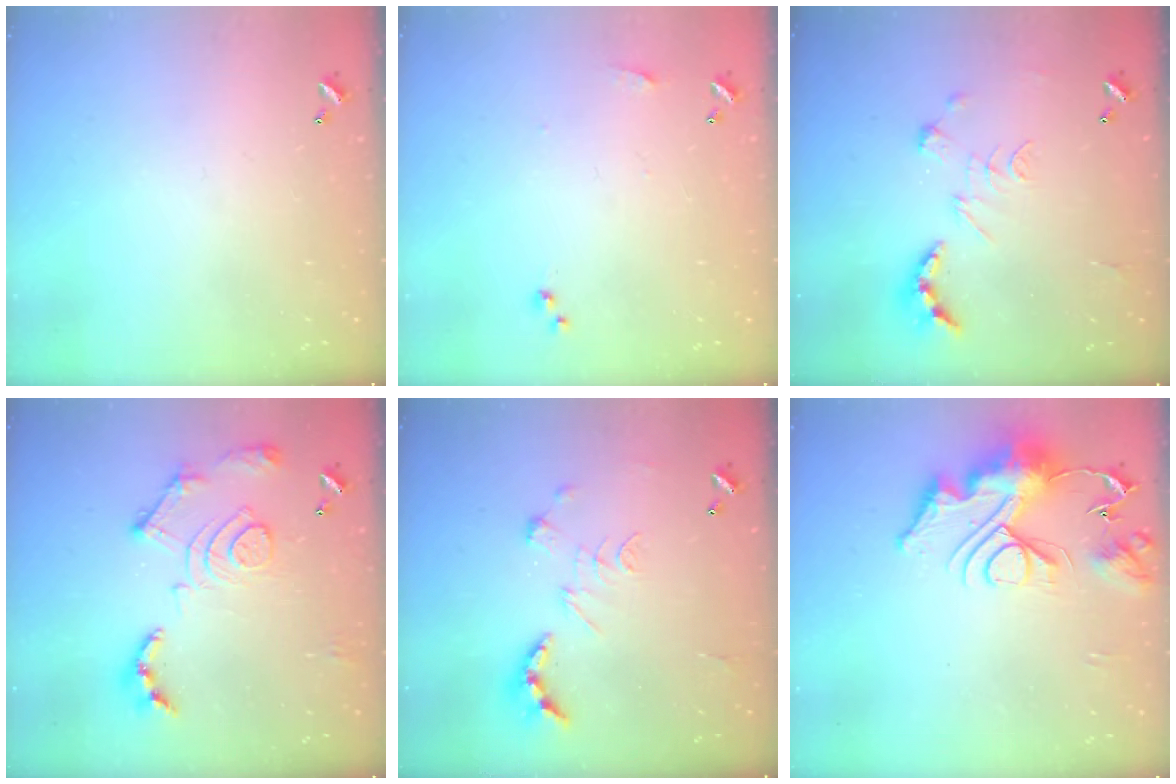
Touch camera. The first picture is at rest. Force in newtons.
{"total": 5.1, "press": 5.0, "slide": 0.7}
{"total": 2.5, "press": 2.0, "slide": 1.5}
{"total": 16.8, "press": 16.7, "slide": 1.6}
{"total": 2.5, "press": 2.0, "slide": 1.5}
{"total": 17.1, "press": 17.1, "slide": 1.7}